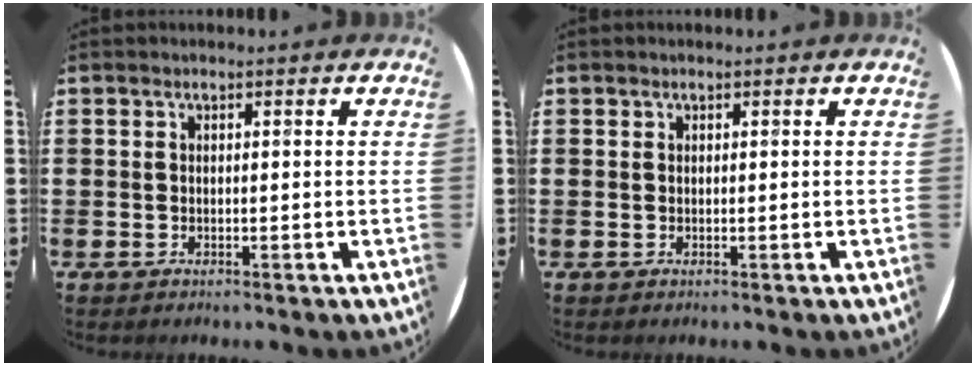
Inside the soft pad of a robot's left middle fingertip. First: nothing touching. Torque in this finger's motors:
{"motor_torque": [-0.06, 0.07, -0.01, -0.01]}